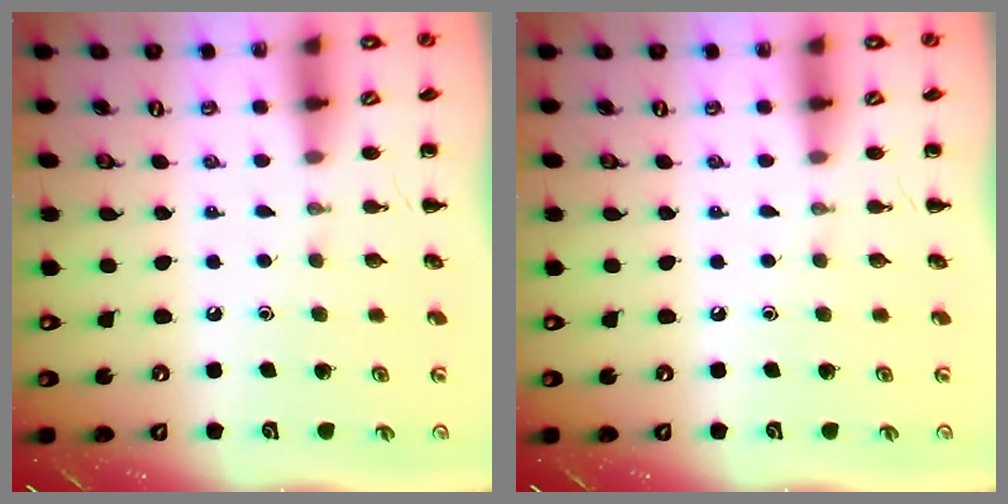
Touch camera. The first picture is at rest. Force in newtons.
{"total": 0.0}